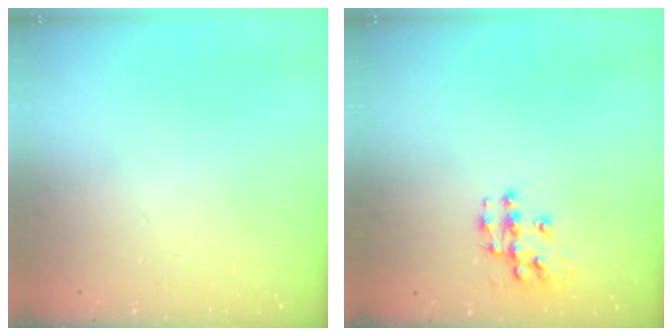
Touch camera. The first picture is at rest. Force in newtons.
{"total": 9.7, "press": 9.7, "slide": 0.7}